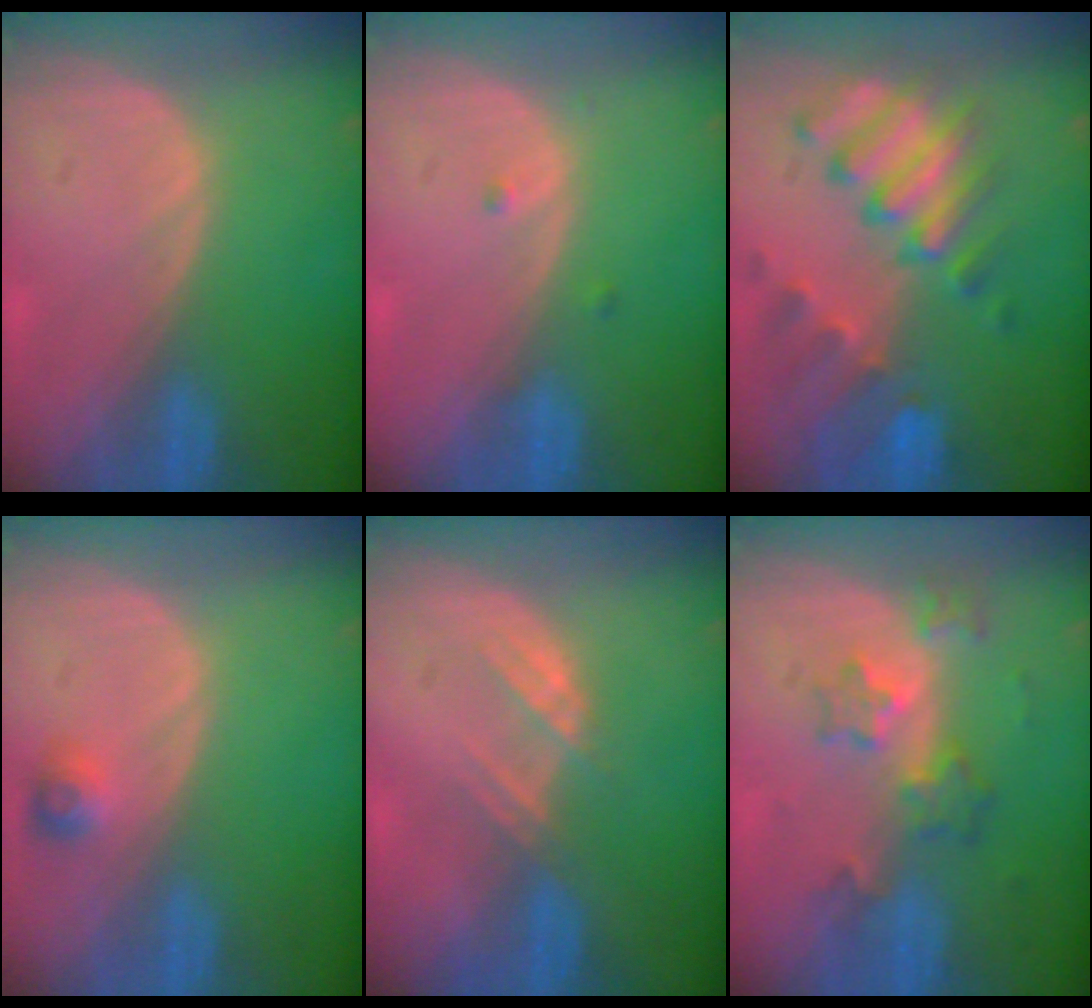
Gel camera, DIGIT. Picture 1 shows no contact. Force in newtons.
{"total": 0.8, "press": 0.8, "slide": 0.2}
{"total": 10.2, "press": 8.9, "slide": 5.0}
{"total": 2.5, "press": 2.3, "slide": 1.0}
{"total": 3.0, "press": 2.9, "slide": 0.7}
{"total": 6.0, "press": 5.5, "slide": 2.5}